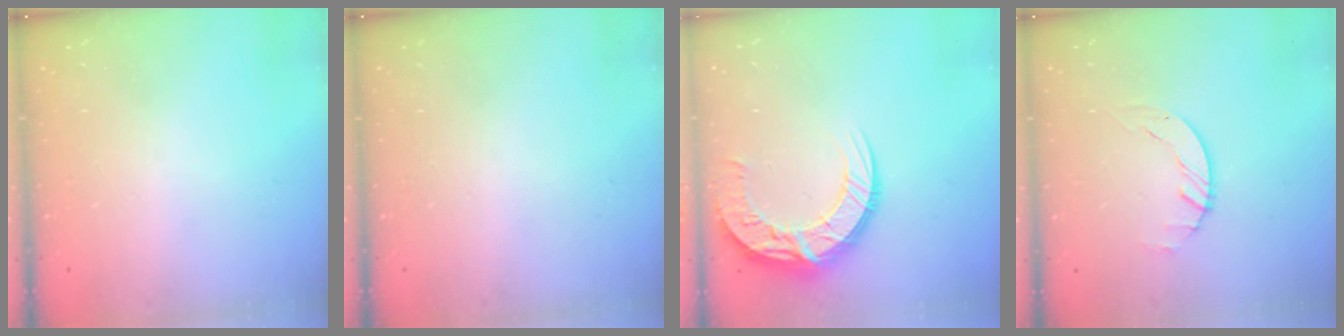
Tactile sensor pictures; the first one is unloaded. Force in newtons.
{"total": 0.0}
{"total": 13.2, "press": 13.2, "slide": 1.2}
{"total": 1.5, "press": 1.5, "slide": 0.2}